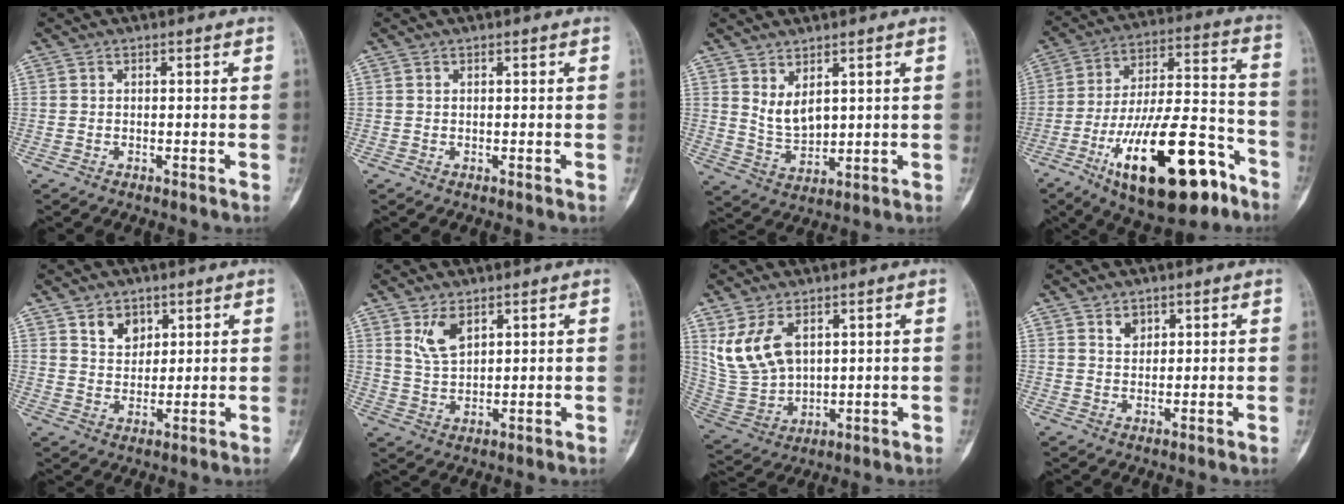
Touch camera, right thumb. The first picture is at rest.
{"total": 0.0}
{"total": 5.6, "force": [2.5, 2.9, 4.0], "torque": [-0.066, -0.029, 0.061]}
{"total": 25.4, "force": [-12.7, 9.5, 19.8], "torque": [-0.316, 0.075, -0.197]}
{"total": 5.5, "force": [3.0, 4.0, 2.5], "torque": [-0.018, -0.021, 0.057]}
{"total": 5.5, "force": [2.9, 2.9, 3.6], "torque": [-0.058, -0.018, 0.062]}
{"total": 11.0, "force": [4.4, 6.9, 7.3], "torque": [-0.134, -0.016, 0.109]}
{"total": 2.6, "force": [1.5, 1.7, 1.1], "torque": [-0.006, -0.011, 0.029]}